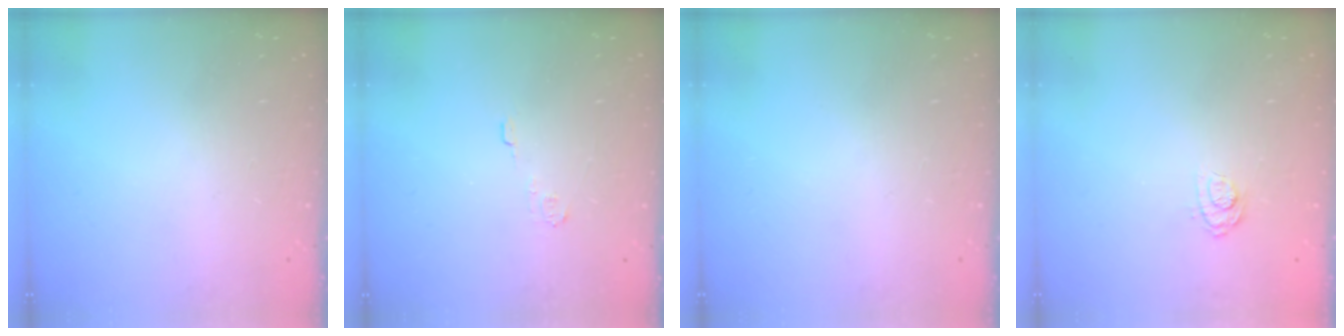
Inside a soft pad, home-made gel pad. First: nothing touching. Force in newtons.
{"total": 3.5, "press": 3.5, "slide": 0.4}
{"total": 0.0}
{"total": 9.2, "press": 9.1, "slide": 1.4}